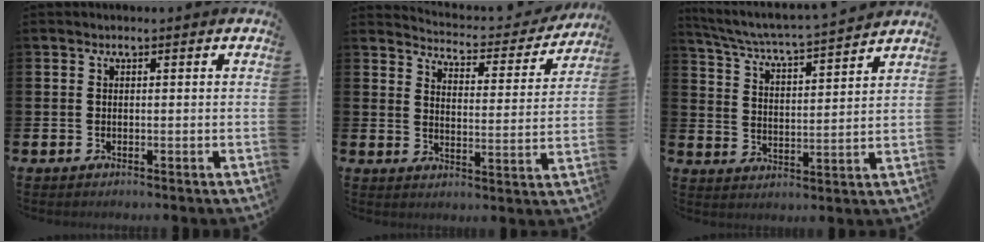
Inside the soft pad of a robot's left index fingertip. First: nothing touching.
{"total": 4.3, "force": [4.2, 0.8, 0.7], "torque": [-0.033, -0.038, 0.066]}
{"total": 5.0, "force": [4.8, -0.1, 1.4], "torque": [-0.054, -0.044, 0.077]}